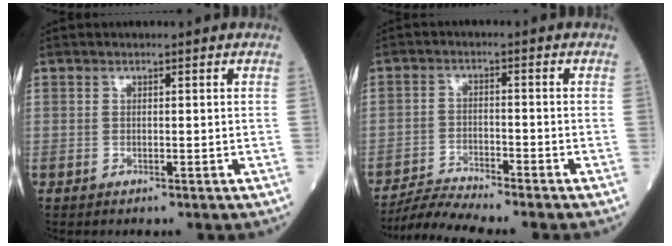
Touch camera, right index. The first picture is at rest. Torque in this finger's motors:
{"motor_torque": [-0.16, -0.20, 0.04, 0.01]}